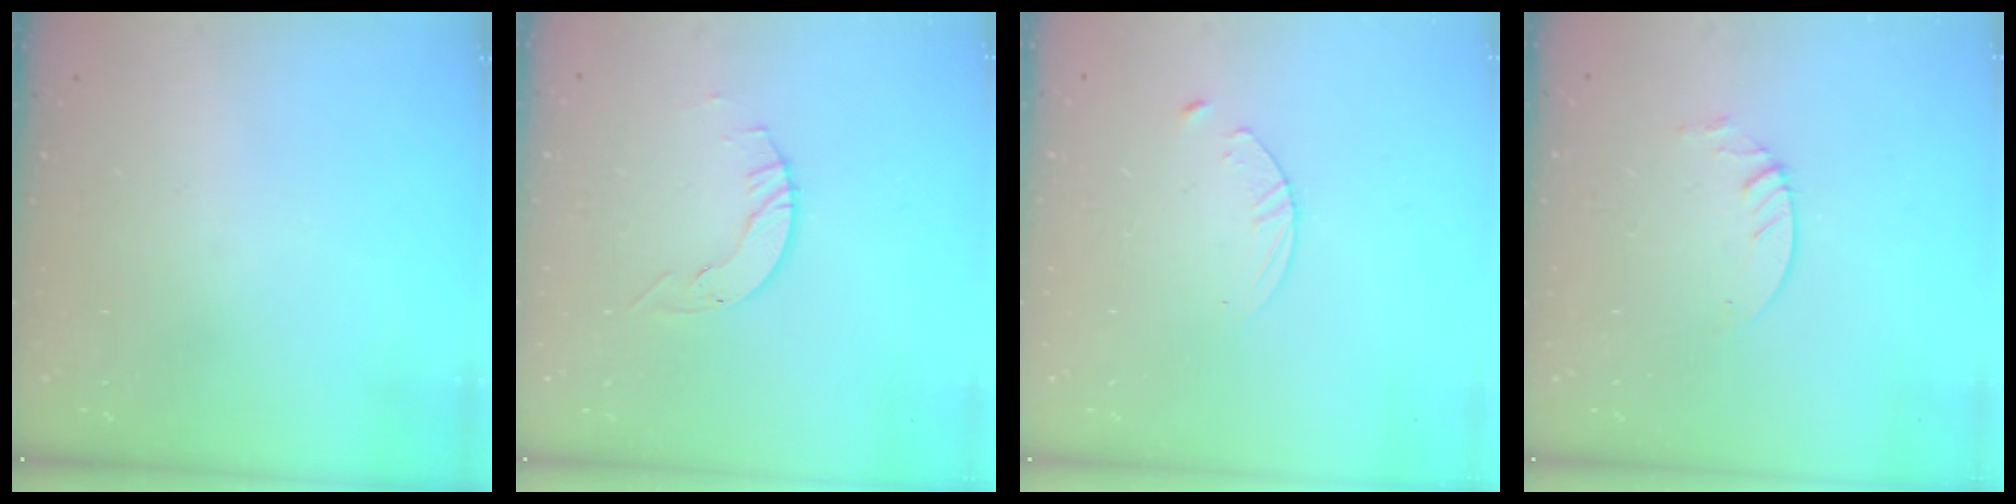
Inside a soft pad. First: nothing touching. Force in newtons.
{"total": 2.1, "press": 2.1, "slide": 0.3}
{"total": 3.1, "press": 3.1, "slide": 0.3}
{"total": 3.3, "press": 3.2, "slide": 0.3}